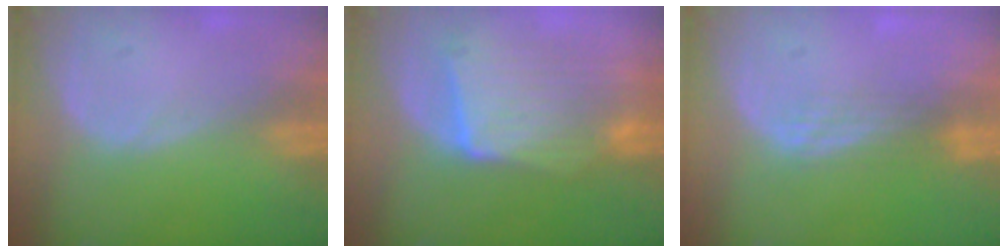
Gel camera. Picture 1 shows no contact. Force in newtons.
{"total": 9.2, "press": 8.7, "slide": 3.0}
{"total": 3.0, "press": 2.5, "slide": 1.6}